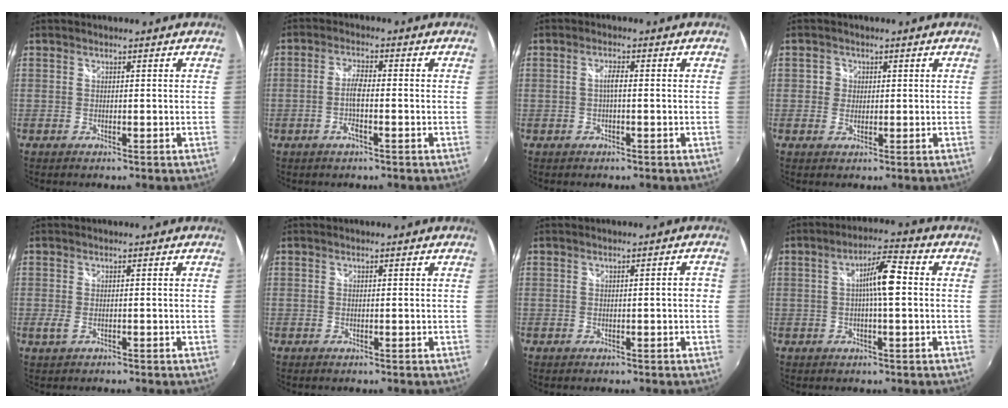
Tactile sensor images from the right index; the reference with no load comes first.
{"total": 3.8, "force": [-1.4, 0.5, 3.5], "torque": [-0.074, 0.001, -0.027]}
{"total": 1.8, "force": [-0.2, 0.2, 1.8], "torque": [-0.034, 0.004, -0.005]}
{"total": 2.2, "force": [0.2, 2.2, 0.1], "torque": [0.001, 0.002, -0.001]}
{"total": 1.6, "force": [-0.7, 0.6, 1.3], "torque": [-0.028, -0.005, -0.011]}
{"total": 0.0}
{"total": 2.0, "force": [-0.1, 0.5, 1.9], "torque": [-0.023, 0.005, -0.001]}
{"total": 7.0, "force": [0.3, 1.0, 6.9], "torque": [-0.115, 0.013, 0.006]}